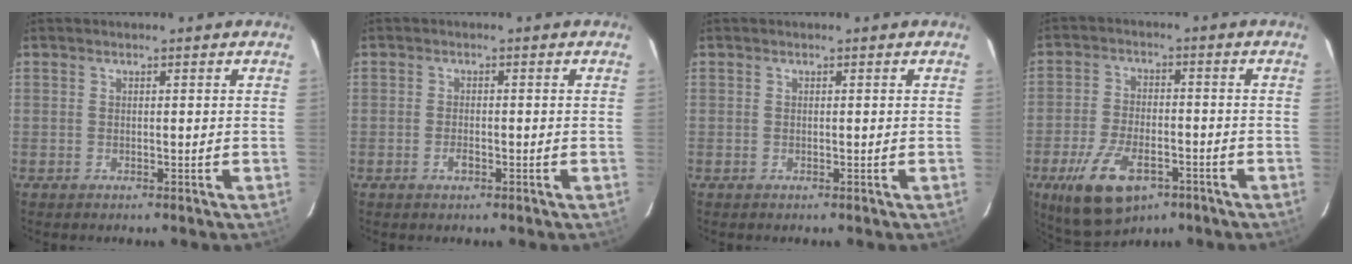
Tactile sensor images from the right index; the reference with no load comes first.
{"total": 1.8, "force": [-0.8, 0.9, 1.3], "torque": [-0.025, 0.001, -0.014]}
{"total": 0.0}
{"total": 13.4, "force": [-7.3, 6.4, 9.2], "torque": [-0.196, -0.021, -0.122]}